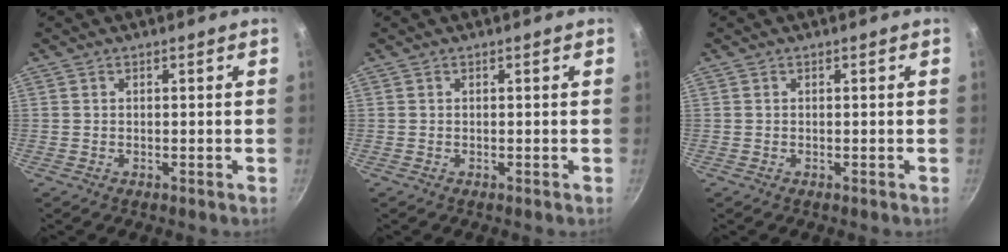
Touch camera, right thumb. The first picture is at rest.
{"total": 0.0}
{"total": 0.0}